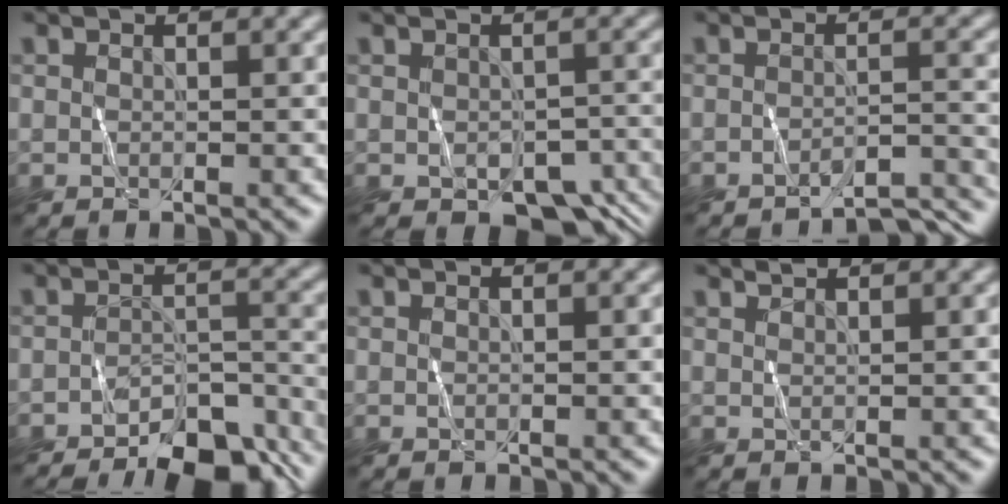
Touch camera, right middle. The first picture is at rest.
{"total": 5.8, "force": [-3.0, 3.5, 3.5], "torque": [-0.049, -0.008, -0.033]}
{"total": 3.3, "force": [-3.2, 0.1, 0.8], "torque": [-0.009, 0.004, -0.044]}
{"total": 6.7, "force": [-5.7, 1.9, 2.9], "torque": [-0.037, -0.001, -0.089]}
{"total": 0.0}
{"total": 0.8, "force": [0.8, -0.3, 0.0], "torque": [-0.004, 0.003, 0.014]}